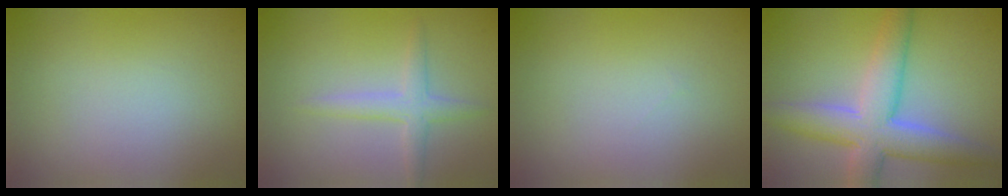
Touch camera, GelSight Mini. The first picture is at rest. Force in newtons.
{"total": 2.4, "press": 2.4, "slide": 0.0}
{"total": 0.0}
{"total": 7.4, "press": 7.4, "slide": 0.7}